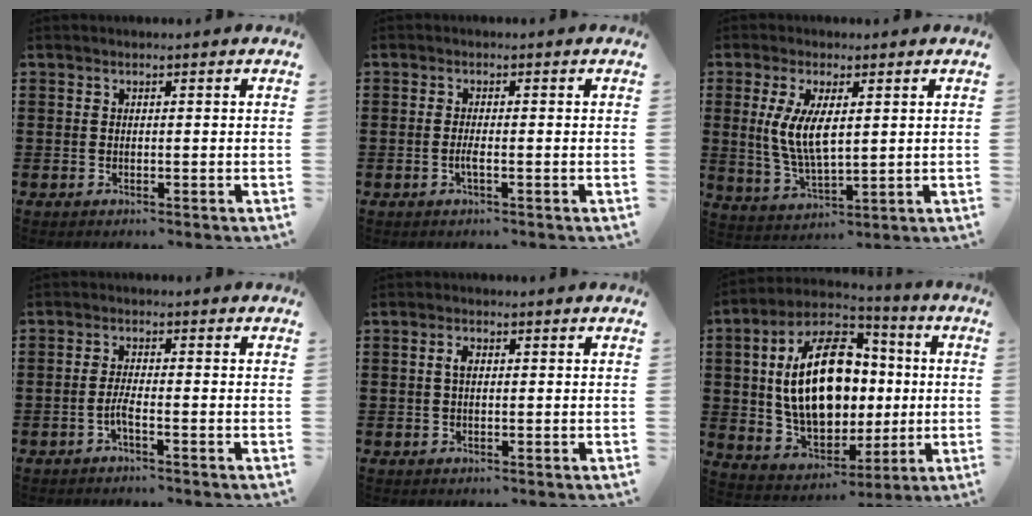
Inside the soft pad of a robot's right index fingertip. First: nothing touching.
{"total": 1.8, "force": [-0.7, 0.0, 1.6], "torque": [-0.037, -0.007, -0.013]}
{"total": 7.0, "force": [1.1, 2.9, 6.3], "torque": [-0.138, 0.001, 0.015]}
{"total": 2.3, "force": [-1.3, 0.1, 2.0], "torque": [-0.052, -0.009, -0.026]}
{"total": 1.8, "force": [0.2, 0.8, 1.5], "torque": [-0.032, 0.006, 0.003]}
{"total": 18.2, "force": [1.4, 11.1, 14.4], "torque": [-0.278, 0.010, 0.023]}